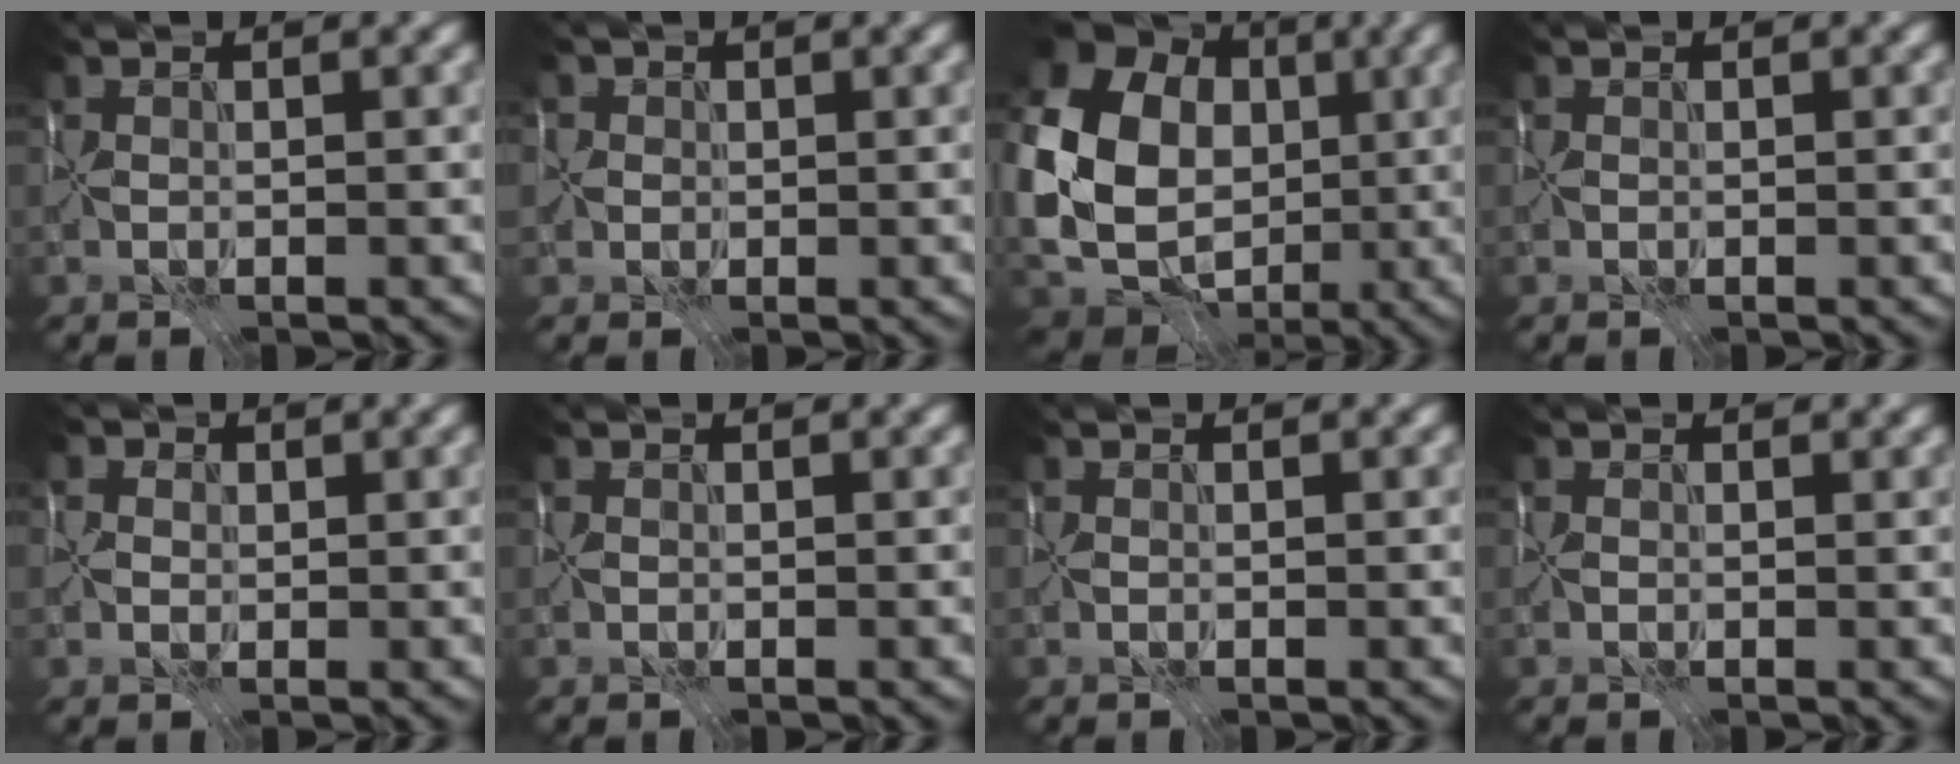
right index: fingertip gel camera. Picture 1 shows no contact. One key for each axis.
{"total": 2.6, "fx": 0.9, "fy": 2.4, "fz": 0.6, "tx": 0.001, "ty": 0.010, "tz": -0.001}
{"total": 16.4, "fx": 0.8, "fy": 13.7, "fz": 8.9, "tx": -0.185, "ty": -0.002, "tz": 0.008}
{"total": 0.0}
{"total": 3.4, "fx": 1.4, "fy": 2.8, "fz": 1.3, "tx": -0.008, "ty": 0.012, "tz": -0.003}
{"total": 0.0}
{"total": 0.0}
{"total": 0.8, "fx": 0.6, "fy": 0.5, "fz": 0.4, "tx": -0.005, "ty": -0.002, "tz": 0.004}